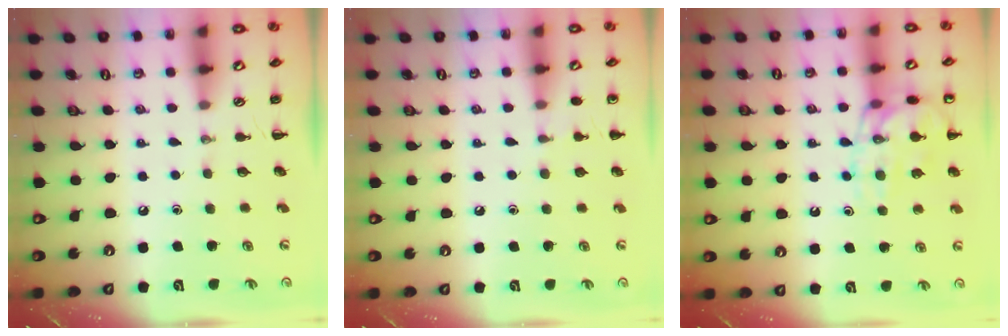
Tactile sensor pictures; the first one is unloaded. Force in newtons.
{"total": 5.4, "press": 5.2, "slide": 1.5}
{"total": 14.0, "press": 13.9, "slide": 1.6}